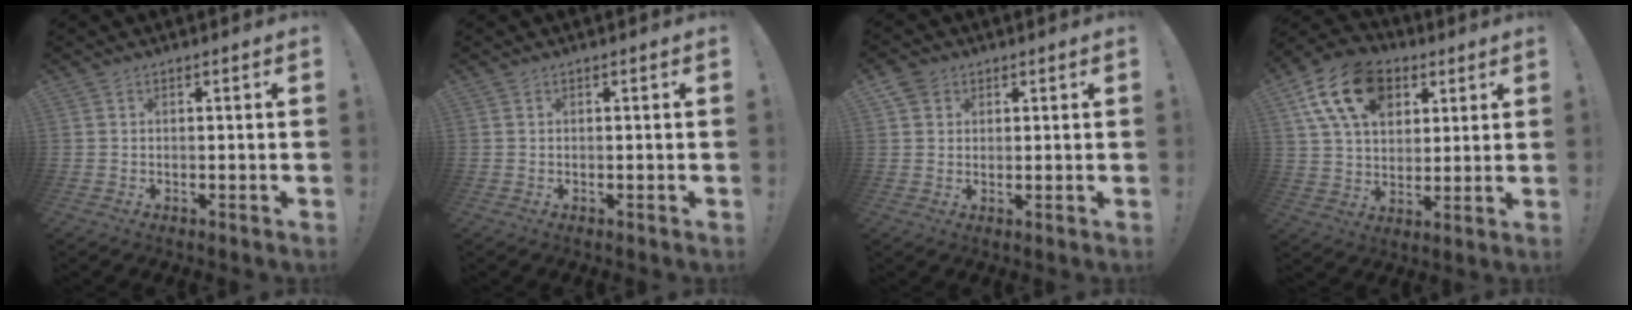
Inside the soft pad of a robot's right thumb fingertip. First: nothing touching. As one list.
[{"total": 0.0}, {"total": 4.1, "force": [2.2, 3.3, 1.0], "torque": [-0.005, -0.010, 0.041]}, {"total": 18.8, "force": [8.1, 12.6, 11.3], "torque": [-0.183, -0.028, 0.150]}]